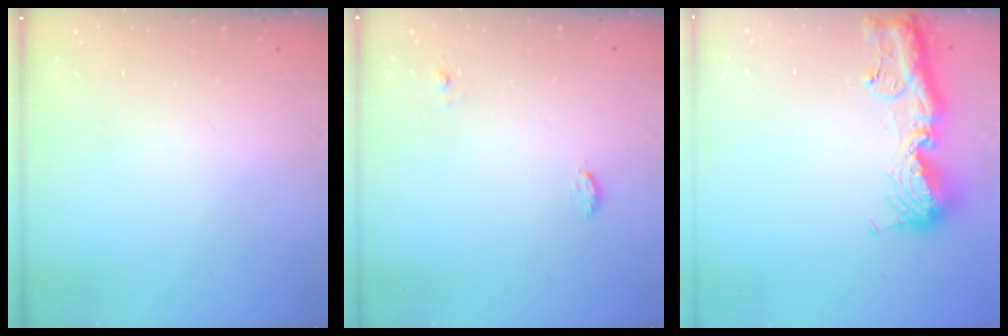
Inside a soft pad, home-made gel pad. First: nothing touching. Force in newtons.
{"total": 5.9, "press": 4.3, "slide": 4.1}
{"total": 15.7, "press": 15.6, "slide": 1.6}